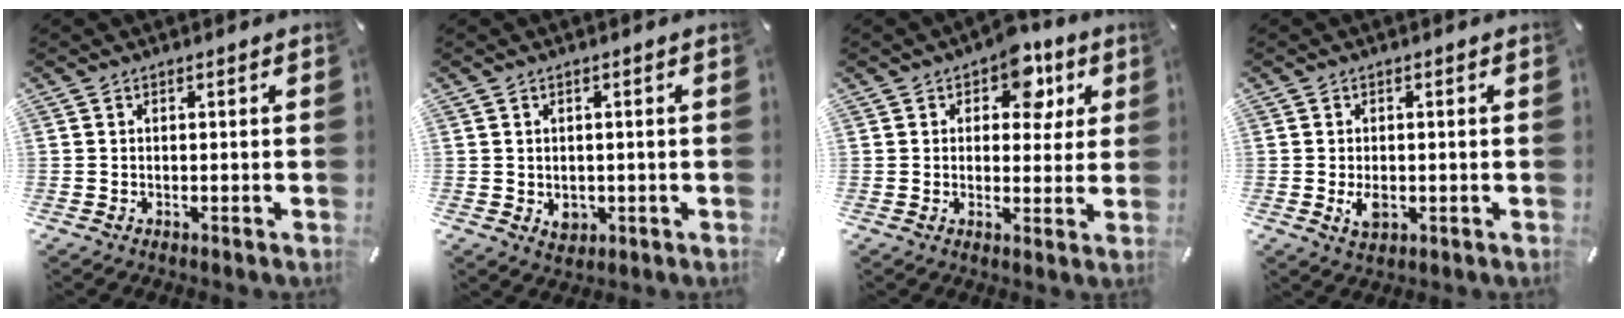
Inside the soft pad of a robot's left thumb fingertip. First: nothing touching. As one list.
[{"total": 3.1, "force": [-0.4, 2.8, 1.3], "torque": [-0.005, -0.002, -0.007]}, {"total": 9.7, "force": [4.5, 6.6, 5.5], "torque": [-0.062, -0.015, 0.074]}, {"total": 3.4, "force": [-0.5, 2.2, 2.5], "torque": [-0.051, -0.006, -0.011]}]